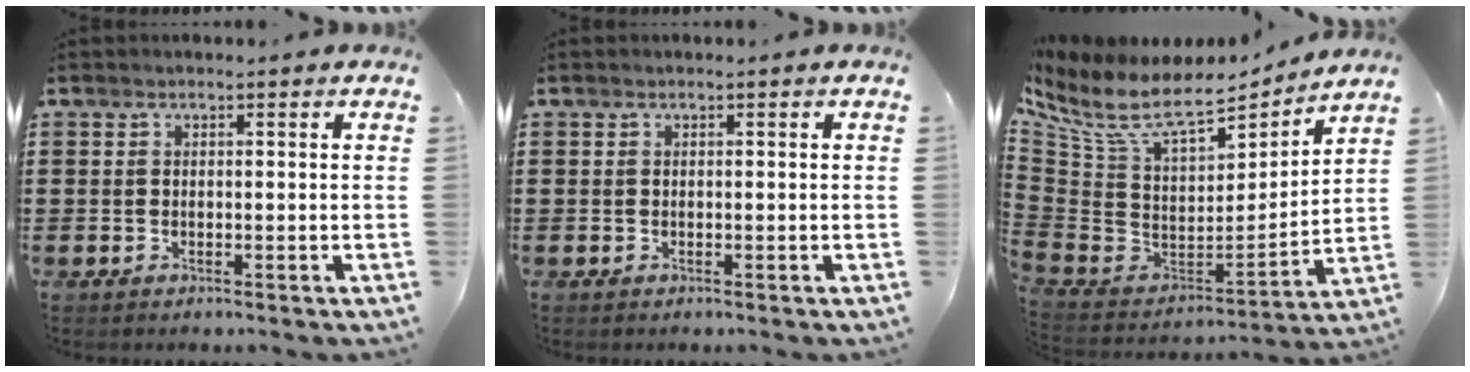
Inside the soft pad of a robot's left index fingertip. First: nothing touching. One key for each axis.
{"total": 0.0}
{"total": 10.0, "fx": 8.1, "fy": 2.6, "fz": 5.3, "tx": -0.140, "ty": -0.061, "tz": 0.143}